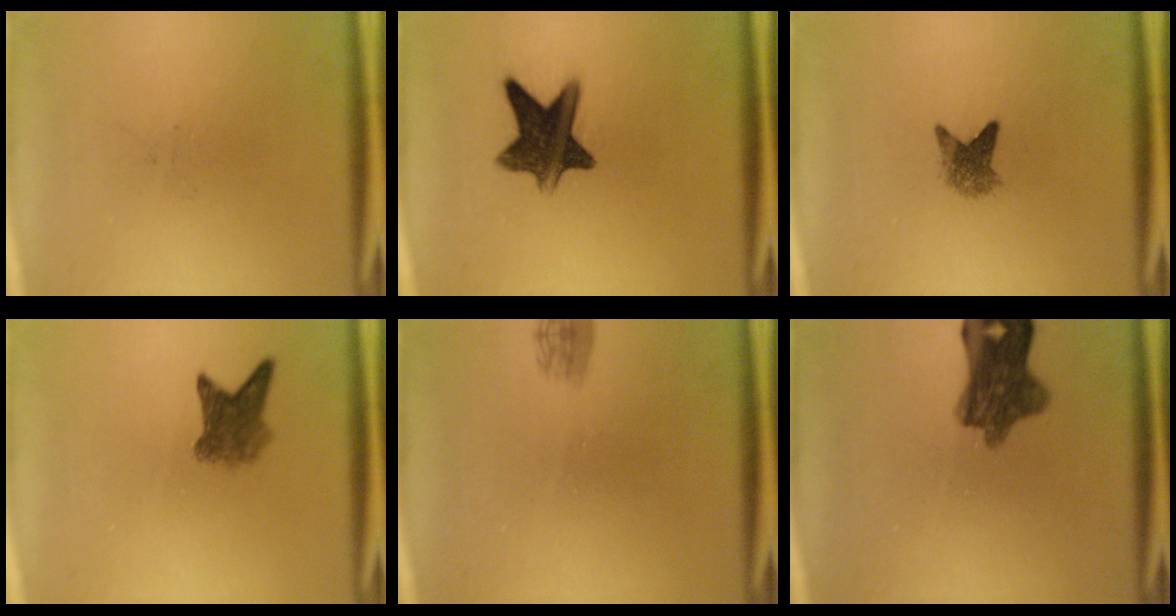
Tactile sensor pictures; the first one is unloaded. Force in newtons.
{"total": 11.0}
{"total": 3.2}
{"total": 4.1}
{"total": 1.6}
{"total": 8.6}